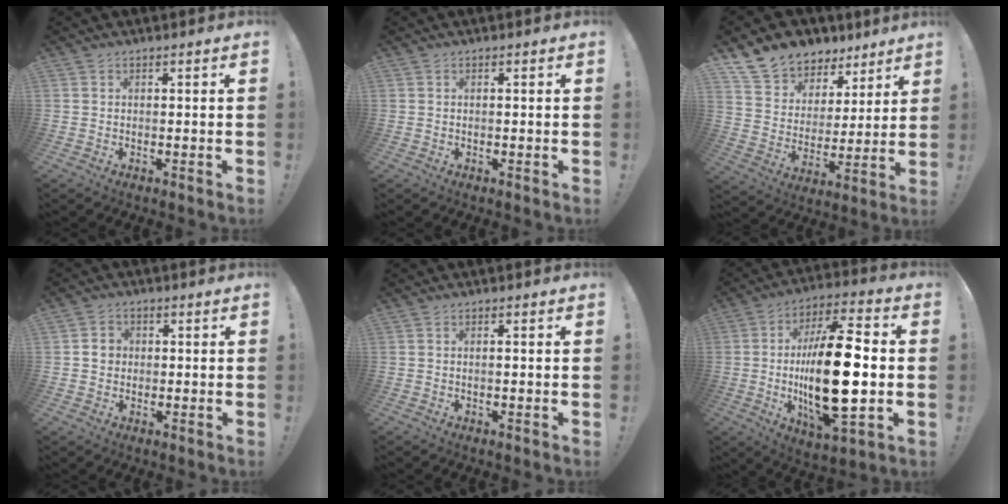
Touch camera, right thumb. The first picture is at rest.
{"total": 0.0}
{"total": 11.0, "force": [8.4, 6.9, 1.8], "torque": [-0.043, -0.066, 0.161]}
{"total": 4.1, "force": [0.1, 3.8, 1.5], "torque": [-0.009, 0.002, -0.001]}
{"total": 0.8, "force": [-0.3, 0.0, 0.8], "torque": [-0.011, -0.002, -0.006]}
{"total": 25.3, "force": [-1.7, 8.8, 23.6], "torque": [-0.428, -0.003, -0.031]}